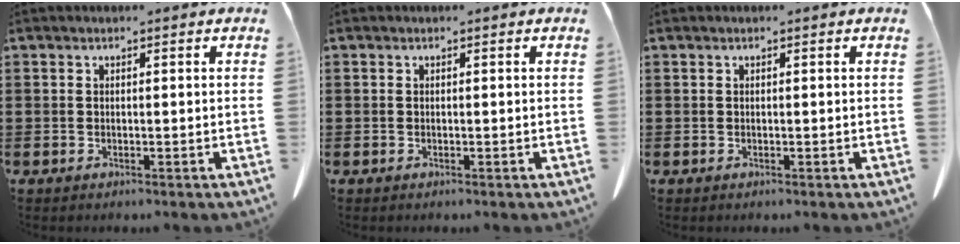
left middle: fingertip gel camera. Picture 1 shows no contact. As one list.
[{"total": 0.0}, {"total": 0.0}]